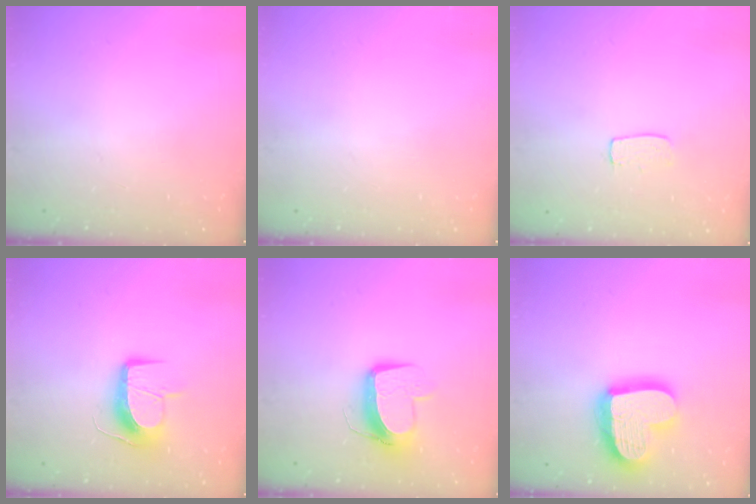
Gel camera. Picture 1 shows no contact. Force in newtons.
{"total": 0.0}
{"total": 5.1, "press": 5.1, "slide": 0.4}
{"total": 12.7, "press": 12.7, "slide": 0.5}
{"total": 10.7, "press": 10.6, "slide": 1.1}
{"total": 20.5, "press": 20.4, "slide": 1.5}